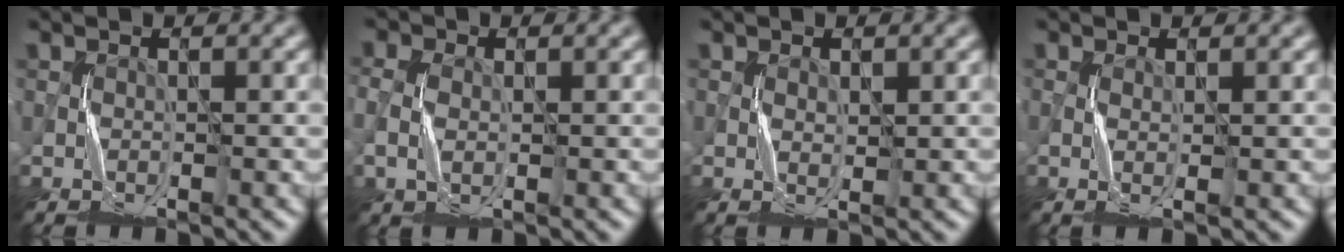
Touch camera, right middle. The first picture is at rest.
{"total": 1.8, "force": [-0.2, 1.3, 1.3], "torque": [-0.039, 0.001, -0.003]}
{"total": 0.8, "force": [0.2, 0.3, 0.7], "torque": [-0.015, 0.000, 0.006]}
{"total": 0.7, "force": [0.0, -0.2, 0.7], "torque": [-0.018, 0.000, 0.000]}